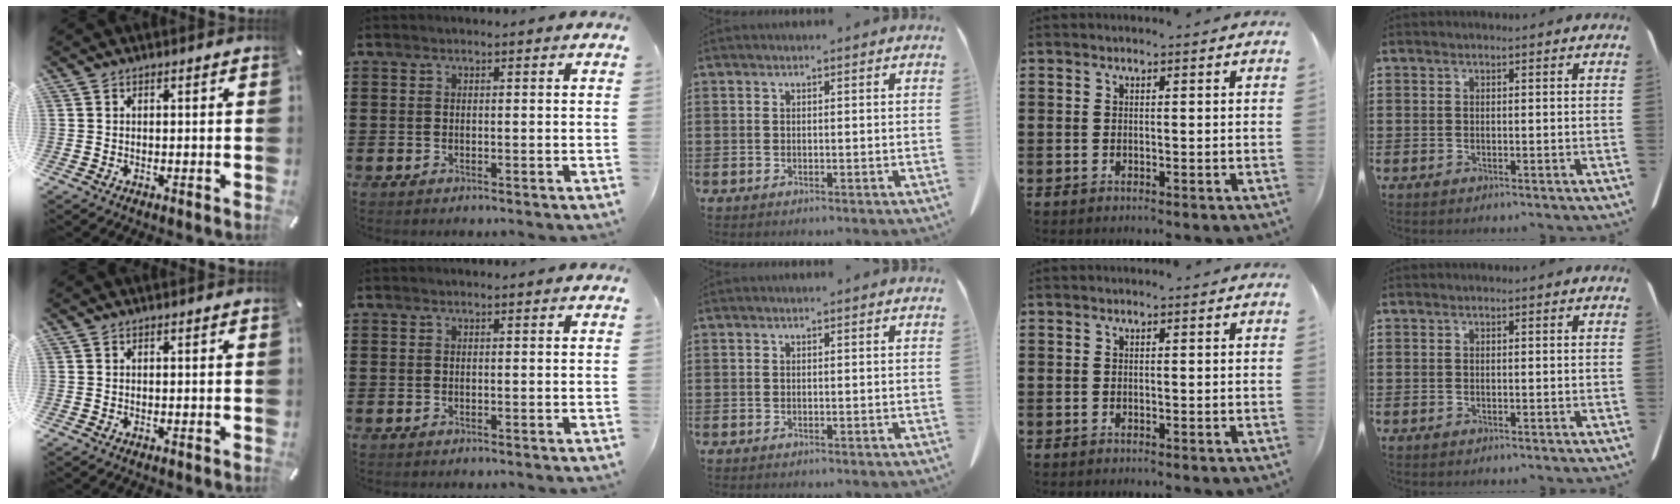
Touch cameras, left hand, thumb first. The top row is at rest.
{}